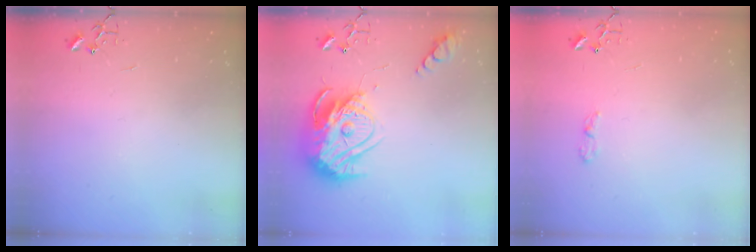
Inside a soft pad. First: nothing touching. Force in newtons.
{"total": 19.3, "press": 19.2, "slide": 1.7}
{"total": 4.8, "press": 4.8, "slide": 0.5}